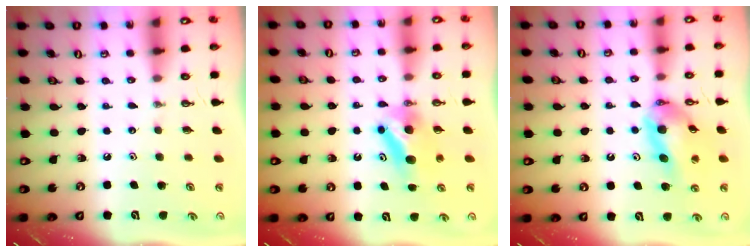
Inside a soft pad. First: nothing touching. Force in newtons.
{"total": 7.4, "press": 7.2, "slide": 1.8}
{"total": 12.2, "press": 12.1, "slide": 1.8}